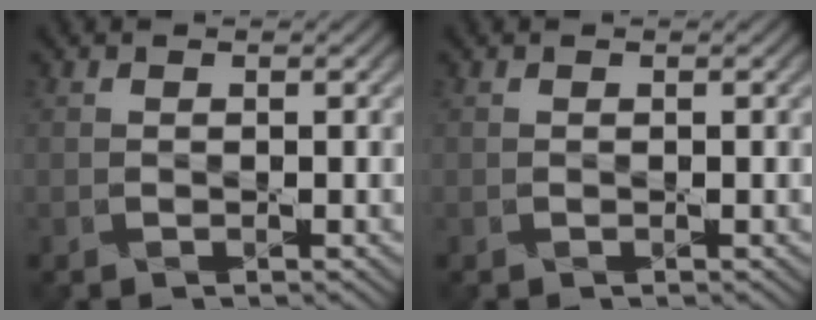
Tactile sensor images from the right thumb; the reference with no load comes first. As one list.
[{"total": 0.0}]